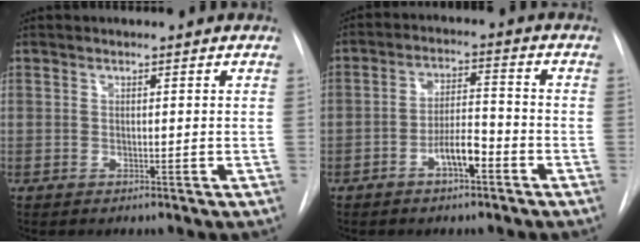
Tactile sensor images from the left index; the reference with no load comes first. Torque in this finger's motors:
{"motor_torque": [0.20, 0.03, 0.14, 0.04]}